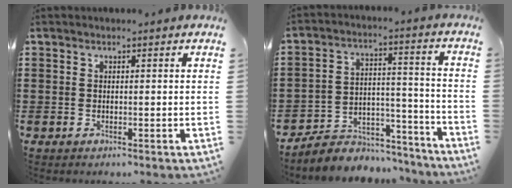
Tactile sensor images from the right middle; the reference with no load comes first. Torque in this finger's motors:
{"motor_torque": [0.67, -0.43, 0.20, 0.05]}